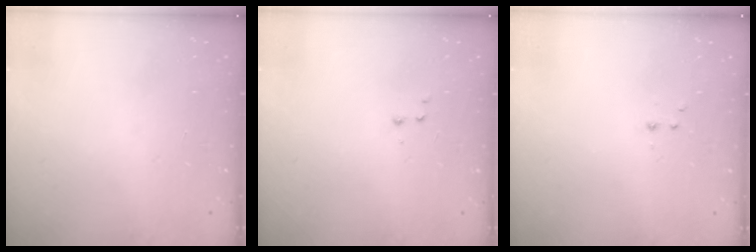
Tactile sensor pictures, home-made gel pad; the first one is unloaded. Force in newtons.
{"total": 2.6, "press": 2.5, "slide": 0.6}
{"total": 2.2, "press": 1.9, "slide": 1.0}